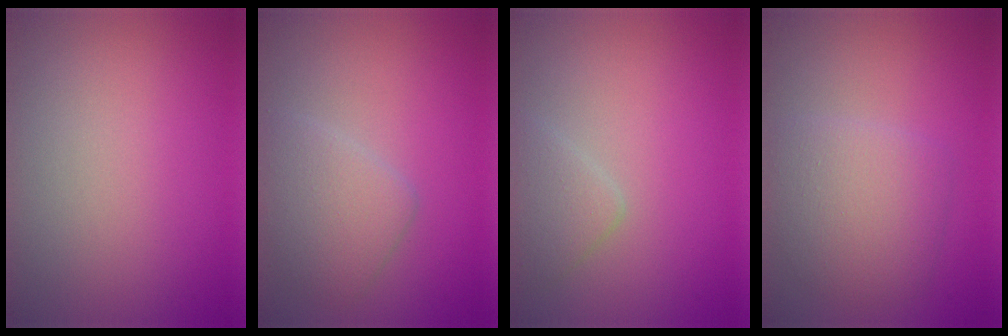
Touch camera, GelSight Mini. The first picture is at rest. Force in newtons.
{"total": 3.3, "press": 3.3, "slide": 0.2}
{"total": 1.9, "press": 1.9, "slide": 0.0}
{"total": 4.0, "press": 4.0, "slide": 0.1}